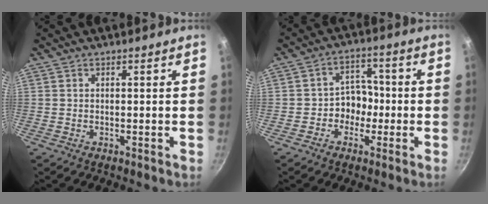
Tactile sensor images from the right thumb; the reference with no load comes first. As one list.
[{"total": 7.4, "force": [-1.6, 6.1, 3.9], "torque": [-0.017, 0.030, -0.038]}]